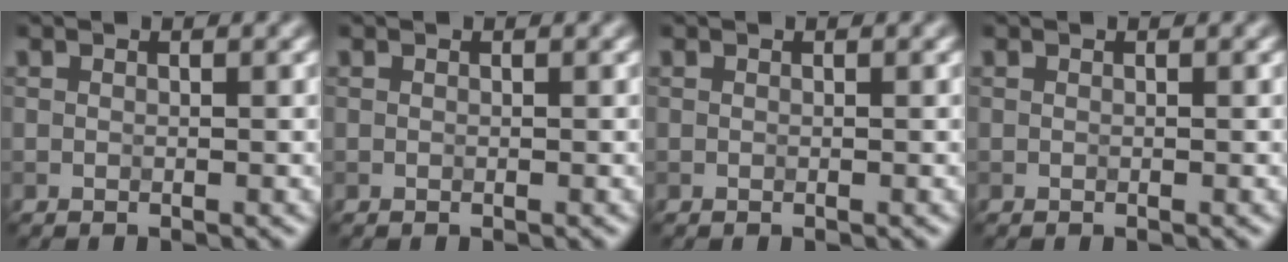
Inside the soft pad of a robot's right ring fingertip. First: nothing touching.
{"total": 0.0}
{"total": 0.0}
{"total": 0.0}